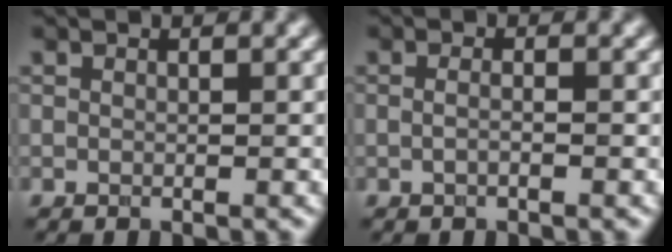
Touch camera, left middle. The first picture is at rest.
{"total": 1.1, "force": [0.0, 0.4, 1.0], "torque": [-0.006, -0.014, -0.009]}